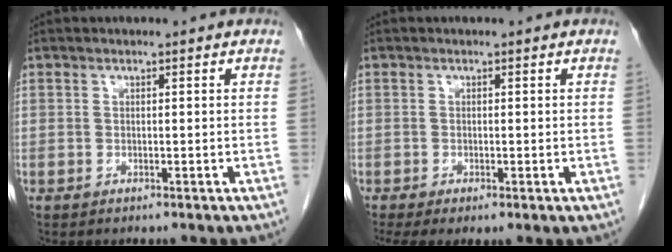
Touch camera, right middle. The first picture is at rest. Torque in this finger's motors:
{"motor_torque": [1.10, -1.04, 0.17, 0.07]}